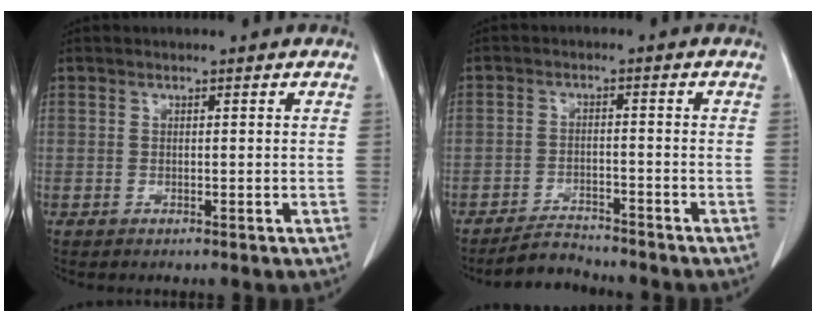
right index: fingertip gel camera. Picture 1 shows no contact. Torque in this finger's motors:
{"motor_torque": [-0.80, -0.65, -0.29, -0.10]}